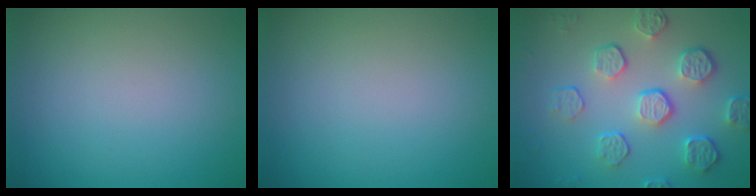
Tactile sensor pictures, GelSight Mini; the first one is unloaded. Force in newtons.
{"total": 0.0}
{"total": 5.7, "press": 4.1, "slide": 3.9}